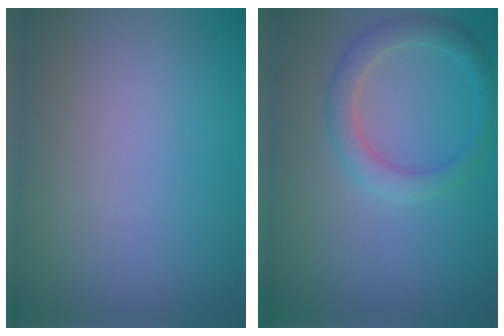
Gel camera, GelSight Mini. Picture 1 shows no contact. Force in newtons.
{"total": 2.6, "press": 2.6, "slide": 0.2}